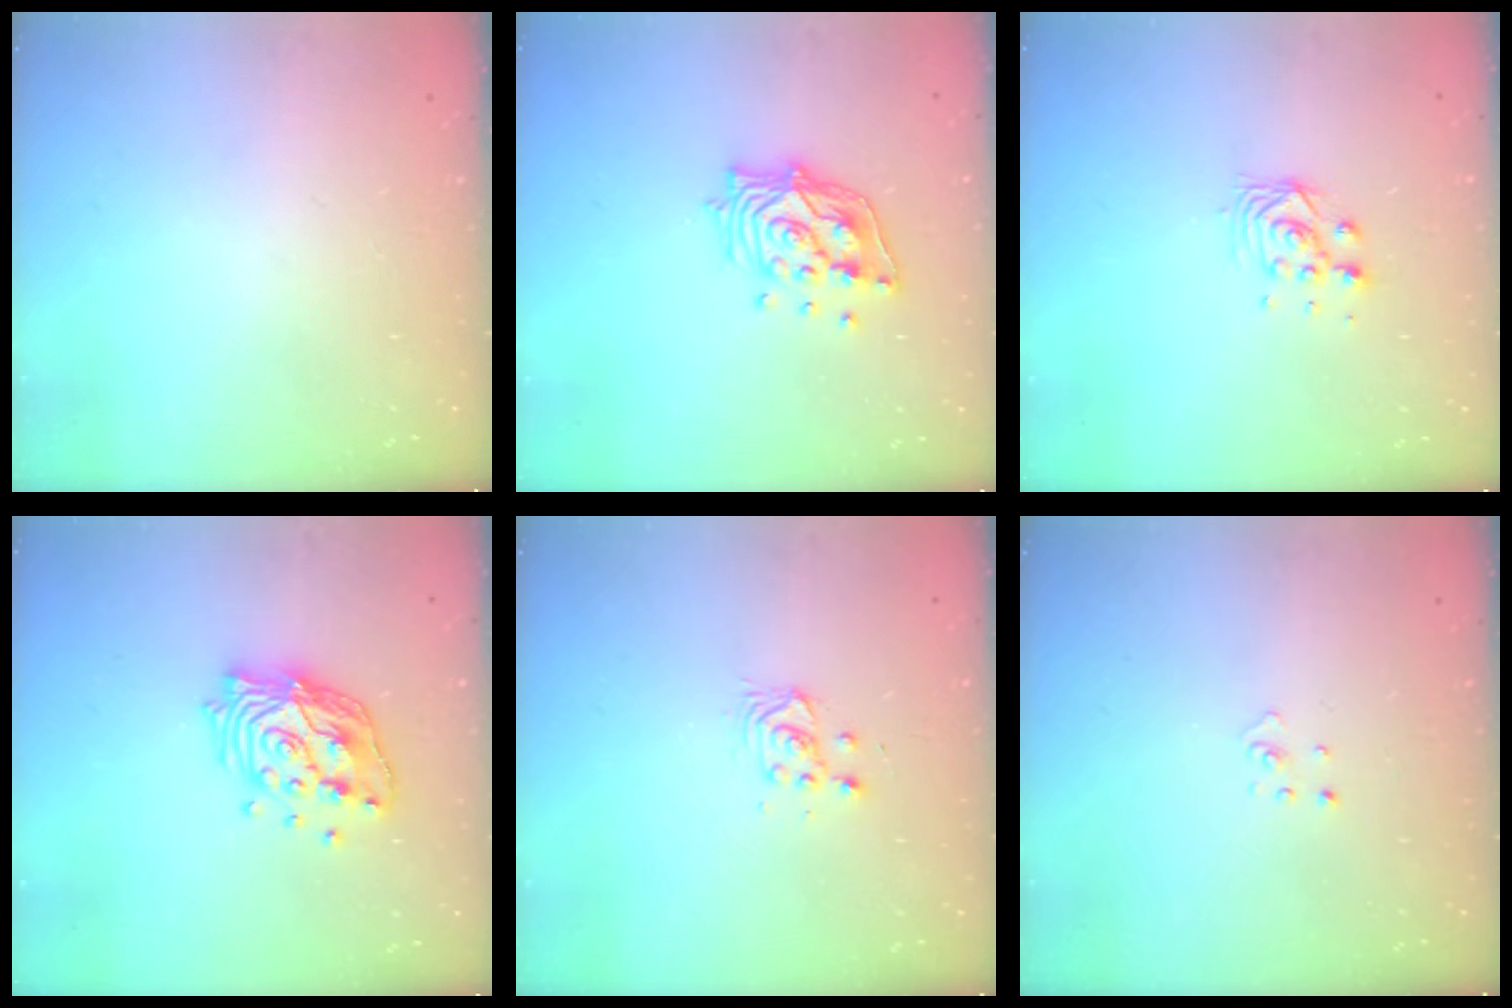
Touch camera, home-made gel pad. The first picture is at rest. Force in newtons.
{"total": 14.0, "press": 13.9, "slide": 1.3}
{"total": 3.9, "press": 3.8, "slide": 0.8}
{"total": 15.2, "press": 15.1, "slide": 1.5}
{"total": 3.1, "press": 3.1, "slide": 0.3}
{"total": 1.9, "press": 1.9, "slide": 0.1}